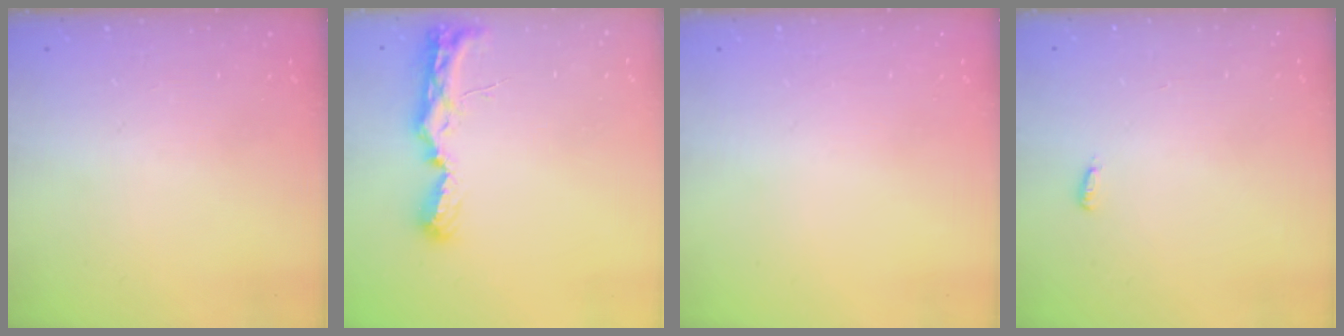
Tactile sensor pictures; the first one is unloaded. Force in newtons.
{"total": 7.7, "press": 7.7, "slide": 0.5}
{"total": 0.0}
{"total": 2.9, "press": 2.8, "slide": 0.9}